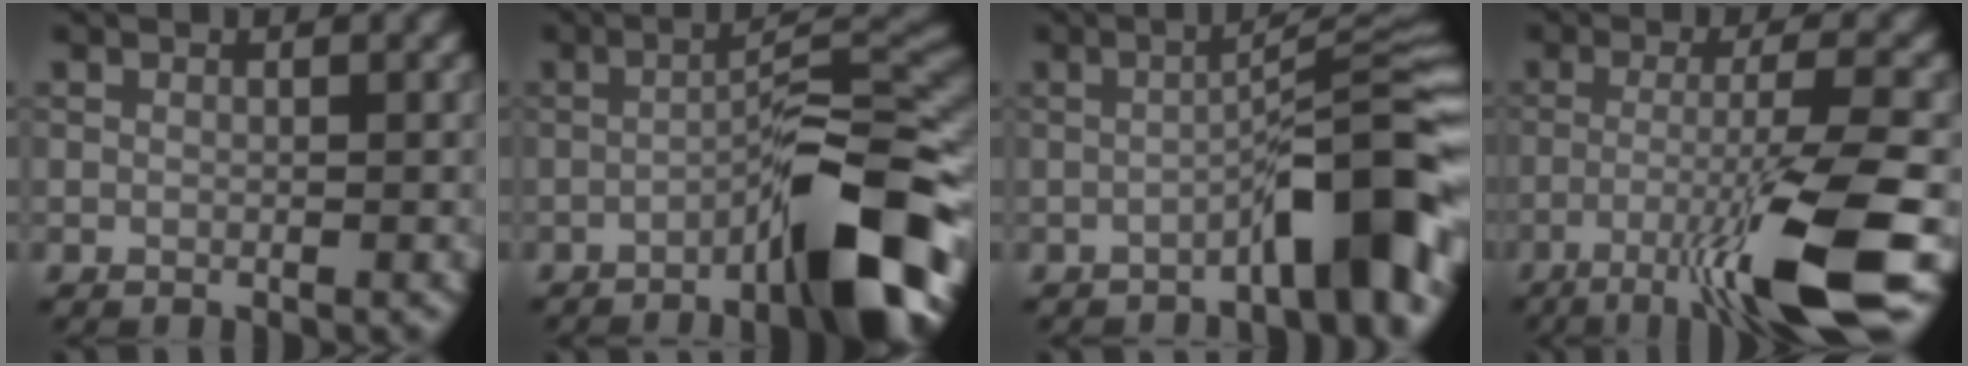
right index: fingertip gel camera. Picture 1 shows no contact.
{"total": 10.4, "force": [-5.1, 2.0, 8.9], "torque": [-0.117, 0.016, -0.085]}
{"total": 6.7, "force": [-3.1, 0.9, 5.8], "torque": [-0.079, 0.025, -0.054]}
{"total": 10.2, "force": [-4.9, 1.1, 8.9], "torque": [-0.140, 0.003, -0.090]}